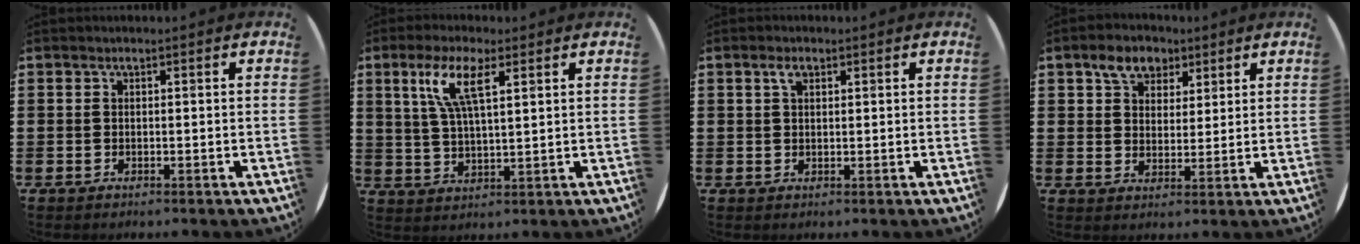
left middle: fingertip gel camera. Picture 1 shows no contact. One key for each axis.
{"total": 7.1, "fx": 3.9, "fy": 1.6, "fz": 5.7, "tx": -0.125, "ty": 0.007, "tz": 0.066}
{"total": 1.8, "fx": 0.9, "fy": 0.9, "fz": 1.2, "tx": -0.021, "ty": 0.003, "tz": 0.014}
{"total": 5.0, "fx": 3.5, "fy": 3.2, "fz": 1.6, "tx": -0.029, "ty": 0.008, "tz": 0.062}